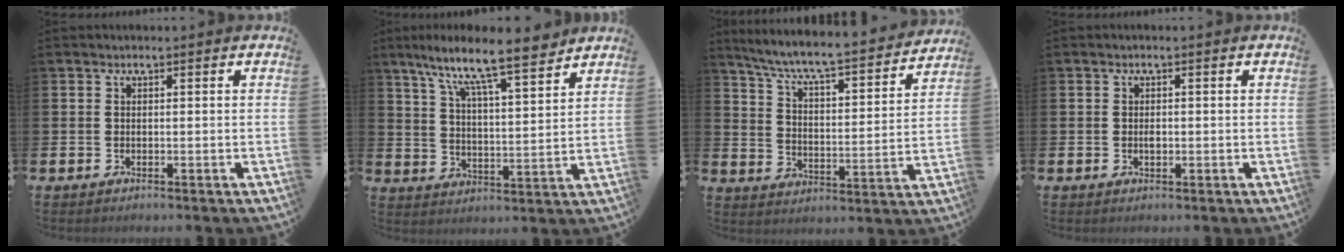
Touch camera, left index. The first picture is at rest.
{"total": 10.4, "force": [8.9, 0.9, 5.3], "torque": [-0.125, -0.056, 0.151]}
{"total": 7.0, "force": [6.3, 0.5, 2.8], "torque": [-0.090, -0.052, 0.104]}
{"total": 1.0, "force": [-0.1, 0.5, 0.8], "torque": [-0.014, 0.002, -0.002]}